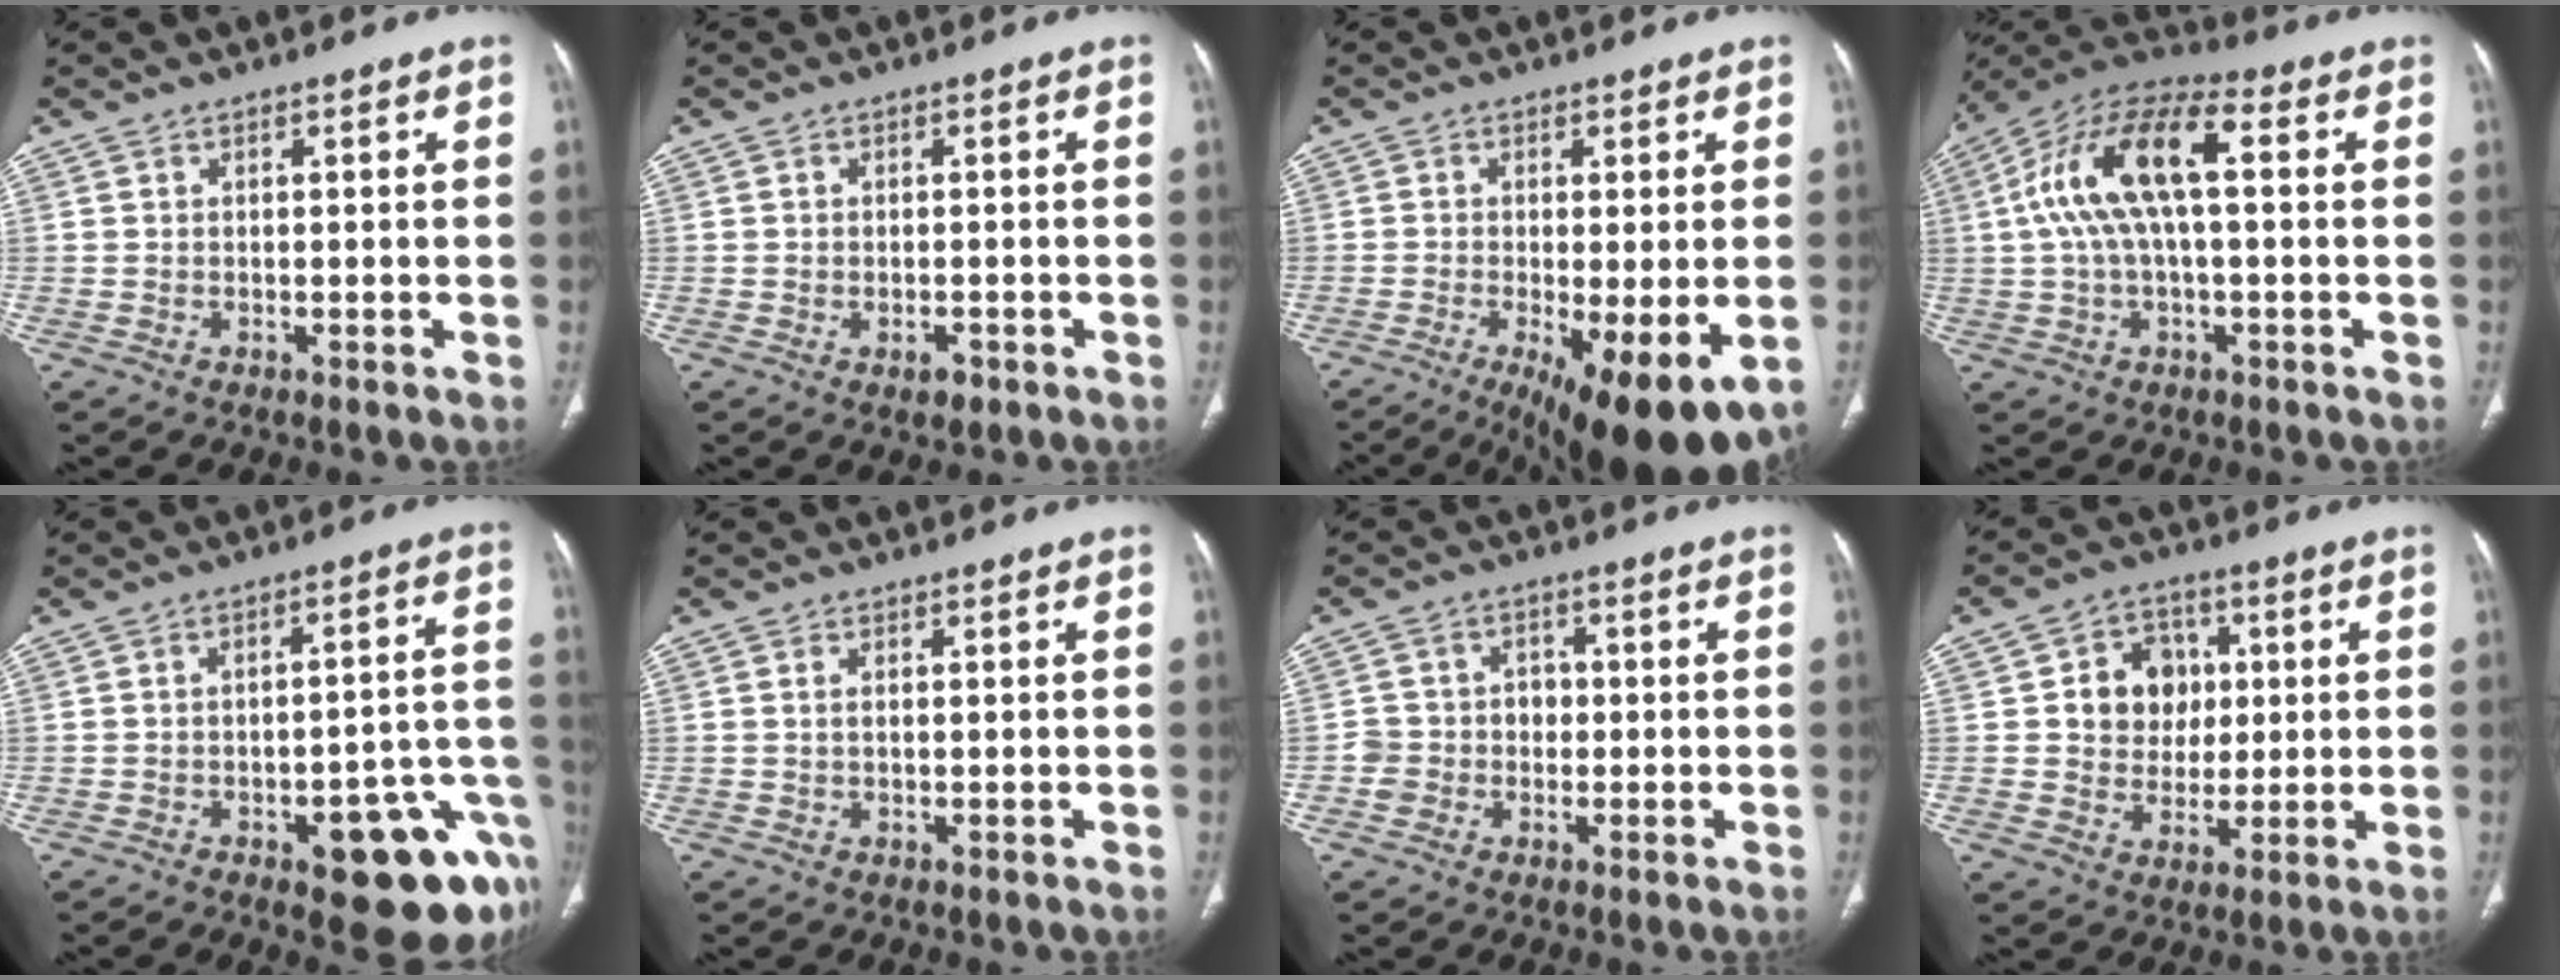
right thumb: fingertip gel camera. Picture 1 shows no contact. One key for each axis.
{"total": 2.0, "fx": -1.0, "fy": 1.1, "fz": 1.4, "tx": -0.015, "ty": 0.004, "tz": -0.010}
{"total": 14.5, "fx": -5.6, "fy": 4.1, "fz": 12.7, "tx": -0.171, "ty": -0.022, "tz": -0.076}
{"total": 15.7, "fx": 2.1, "fy": 6.6, "fz": 14.2, "tx": -0.278, "ty": 0.046, "tz": 0.032}
{"total": 16.5, "fx": -7.8, "fy": 6.2, "fz": 13.2, "tx": -0.090, "ty": 0.056, "tz": -0.083}
{"total": 1.0, "fx": 0.2, "fy": 0.5, "fz": 0.9, "tx": -0.020, "ty": 0.001, "tz": 0.005}
{"total": 4.9, "fx": -1.0, "fy": 4.6, "fz": 1.5, "tx": -0.001, "ty": 0.021, "tz": -0.021}
{"total": 10.1, "fx": 1.7, "fy": 8.7, "fz": 4.9, "tx": -0.026, "ty": 0.001, "tz": 0.028}